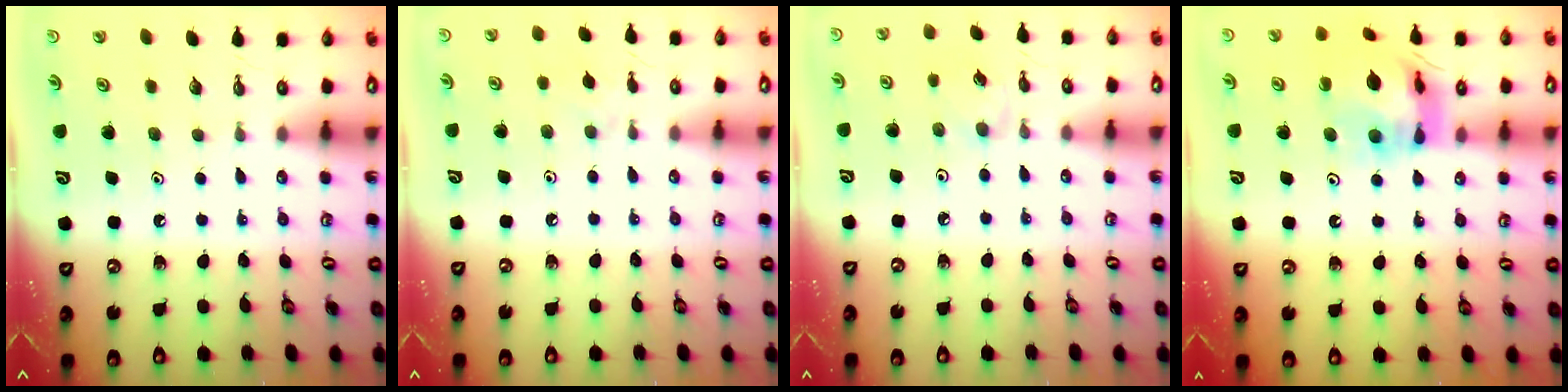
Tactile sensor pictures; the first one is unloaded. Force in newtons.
{"total": 2.6, "press": 2.5, "slide": 0.5}
{"total": 2.5, "press": 2.5, "slide": 0.5}
{"total": 13.6, "press": 13.6, "slide": 1.3}